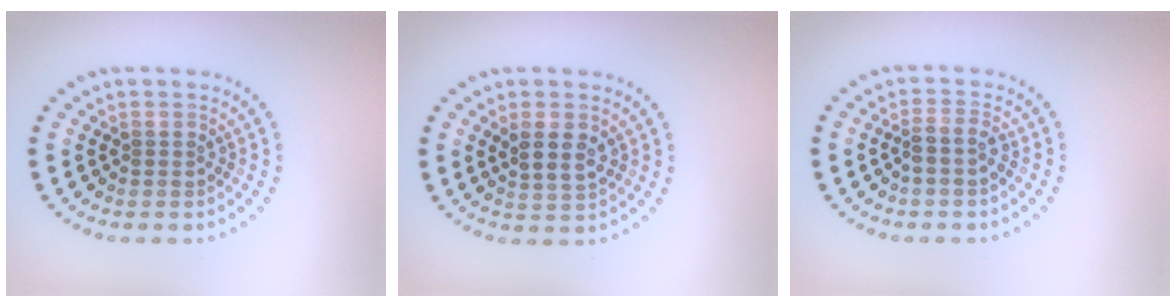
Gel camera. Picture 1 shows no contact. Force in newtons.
{"total": 2.4, "press": 2.2, "slide": 0.9}
{"total": 1.6, "press": 1.2, "slide": 1.0}